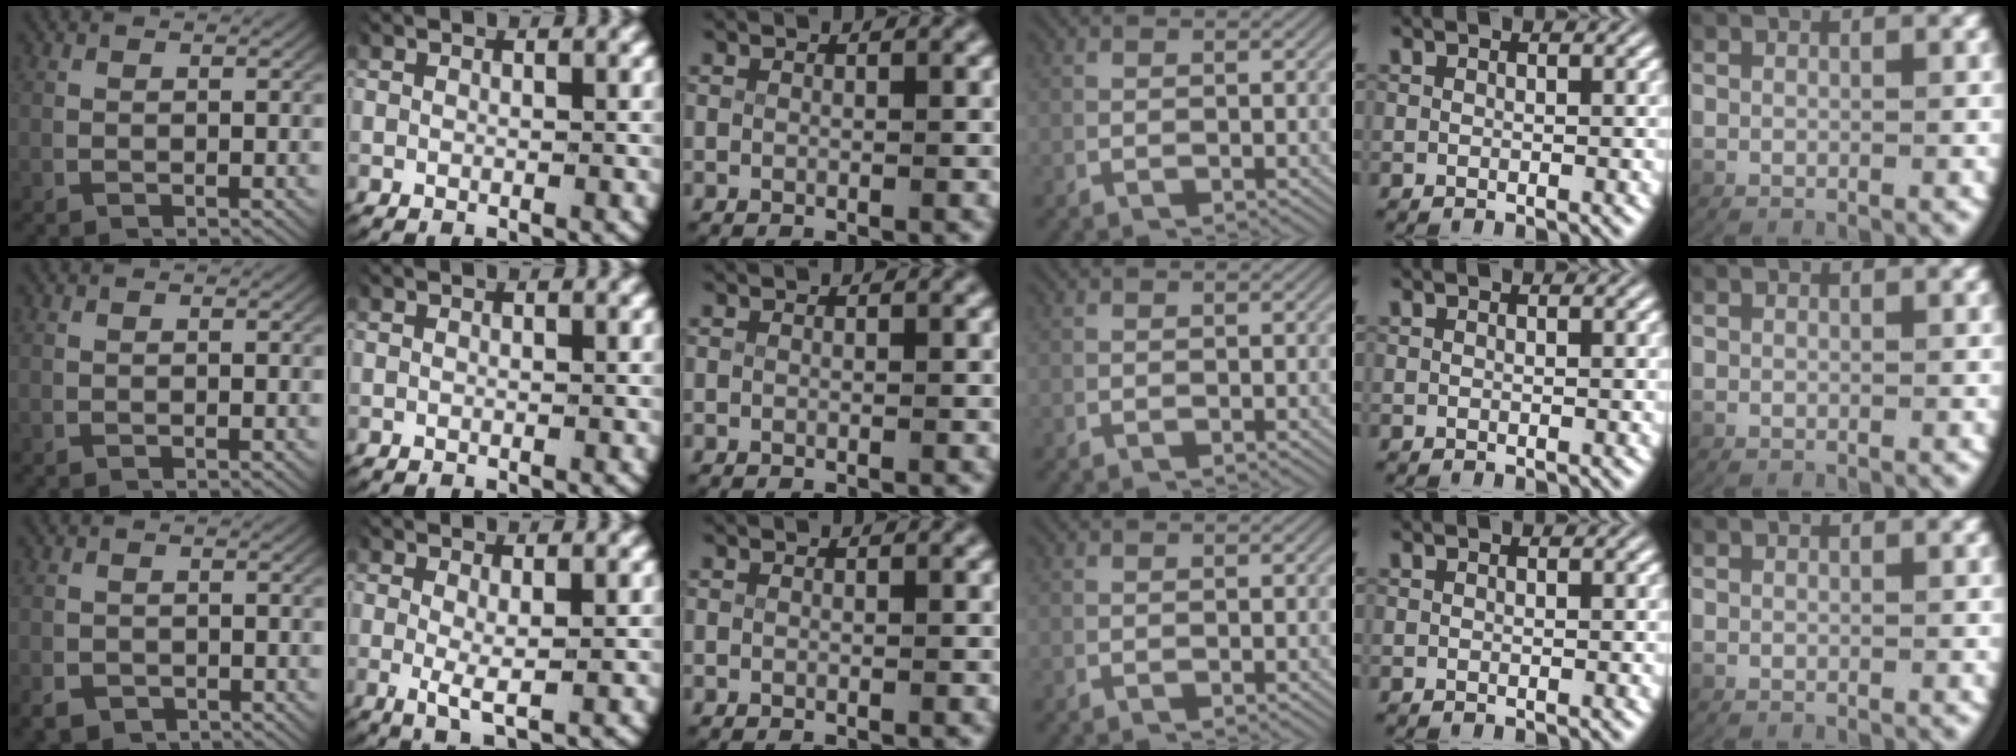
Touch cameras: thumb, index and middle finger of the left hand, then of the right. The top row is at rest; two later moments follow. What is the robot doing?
{"motion": "lift_and_place", "object": "paper towel"}